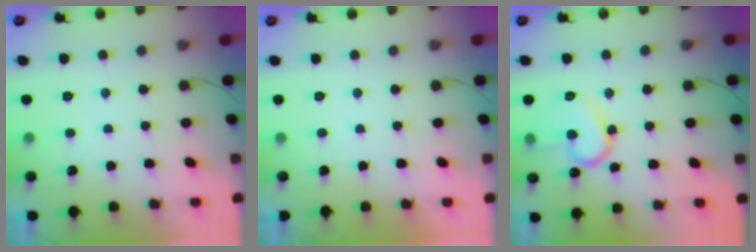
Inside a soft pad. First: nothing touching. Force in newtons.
{"total": 1.7, "press": 1.7, "slide": 0.0}
{"total": 13.7, "press": 13.6, "slide": 1.5}